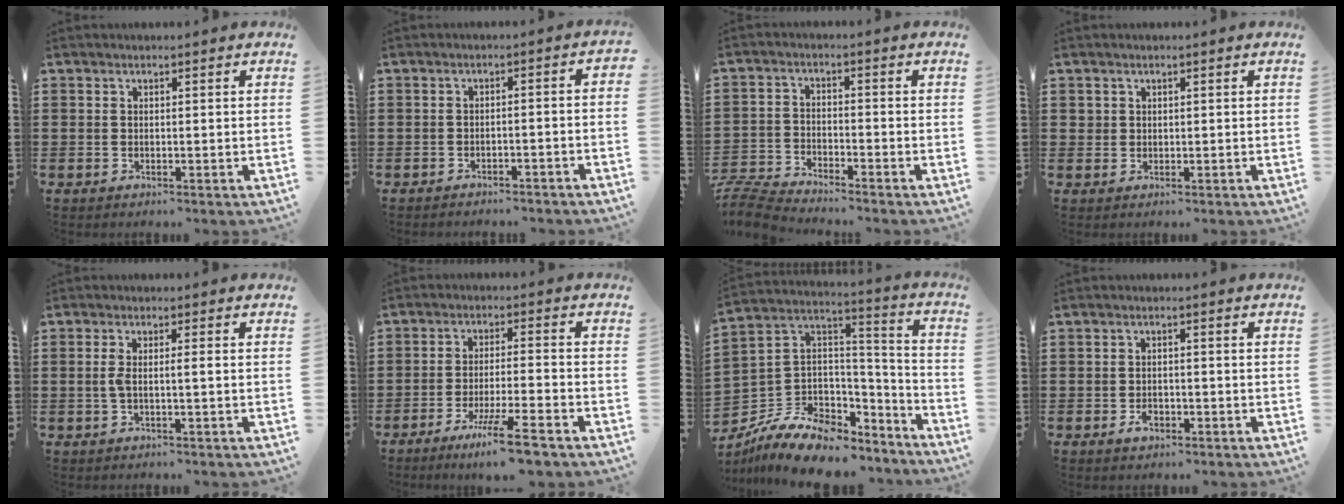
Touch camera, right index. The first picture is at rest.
{"total": 2.2, "force": [-2.1, 0.1, 0.4], "torque": [-0.012, 0.000, -0.044]}
{"total": 5.4, "force": [-5.3, 0.2, 0.6], "torque": [-0.038, -0.005, -0.115]}
{"total": 1.0, "force": [0.5, 0.9, 0.1], "torque": [-0.003, 0.003, 0.011]}
{"total": 2.4, "force": [-0.4, 0.2, 2.4], "torque": [-0.052, -0.004, -0.011]}
{"total": 8.0, "force": [-5.9, -0.3, 5.3], "torque": [-0.104, -0.013, -0.112]}
{"total": 9.9, "force": [-7.0, 6.0, 3.5], "torque": [-0.087, 0.009, -0.131]}
{"total": 1.9, "force": [-1.1, 1.0, 1.1], "torque": [-0.023, -0.002, -0.021]}